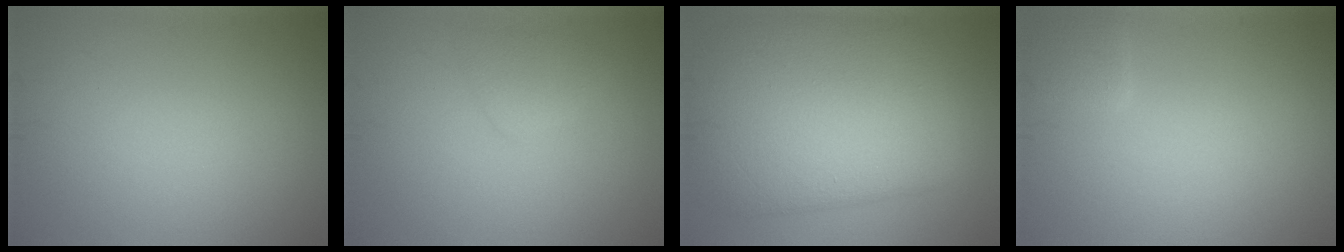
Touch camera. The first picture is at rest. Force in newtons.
{"total": 1.6, "press": 1.6, "slide": 0.1}
{"total": 11.6, "press": 11.6, "slide": 0.5}
{"total": 1.2, "press": 1.2, "slide": 0.2}